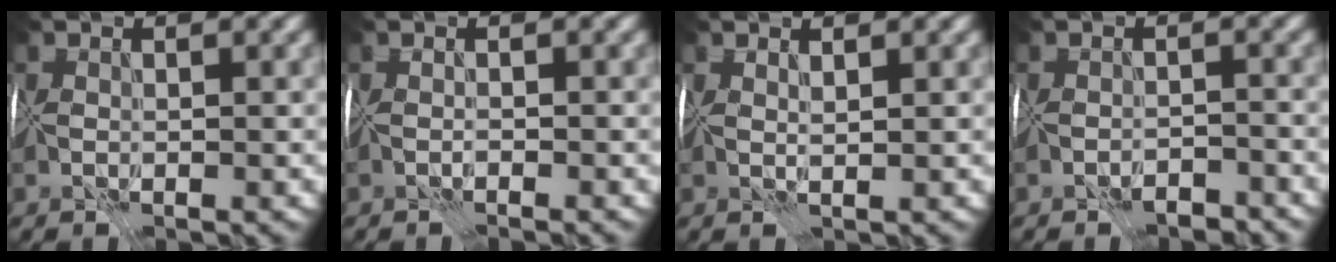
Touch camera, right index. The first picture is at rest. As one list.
[{"total": 1.1, "force": [-0.2, -1.0, -0.5], "torque": [0.012, 0.005, -0.005]}, {"total": 1.7, "force": [1.5, -0.7, -0.3], "torque": [0.005, 0.006, 0.035]}, {"total": 3.0, "force": [-2.8, 0.5, 0.8], "torque": [-0.002, 0.006, -0.042]}]